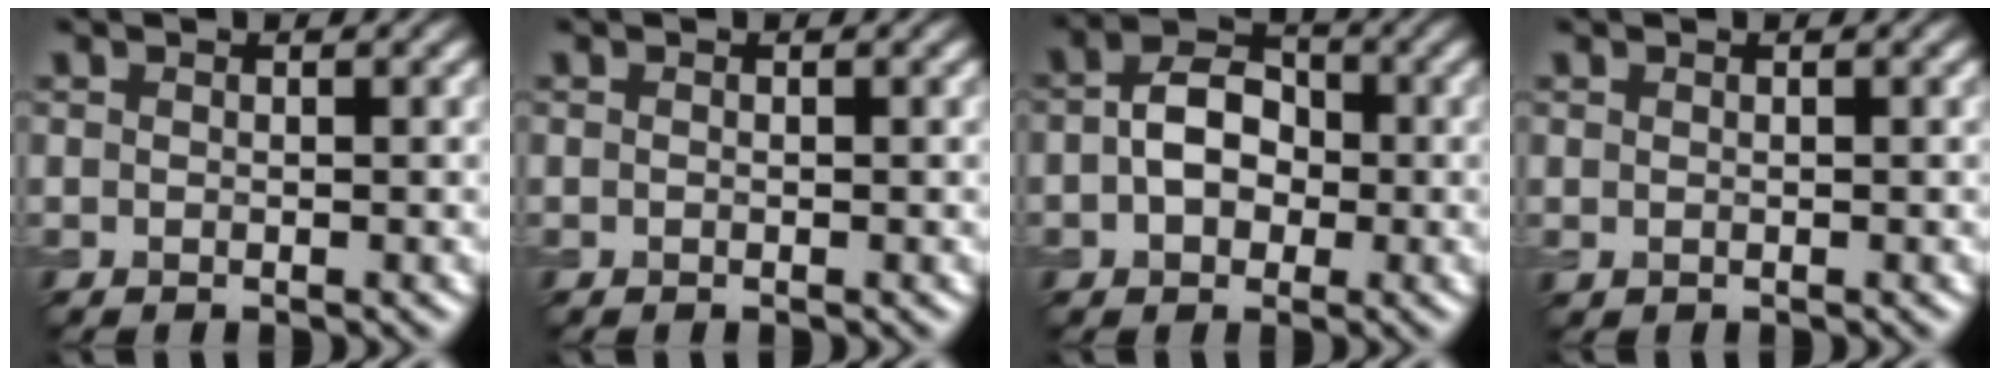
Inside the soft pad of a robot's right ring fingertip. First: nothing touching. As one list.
[{"total": 0.0}, {"total": 4.7, "force": [-0.2, 3.4, 3.2], "torque": [-0.049, 0.004, -0.012]}, {"total": 0.0}]